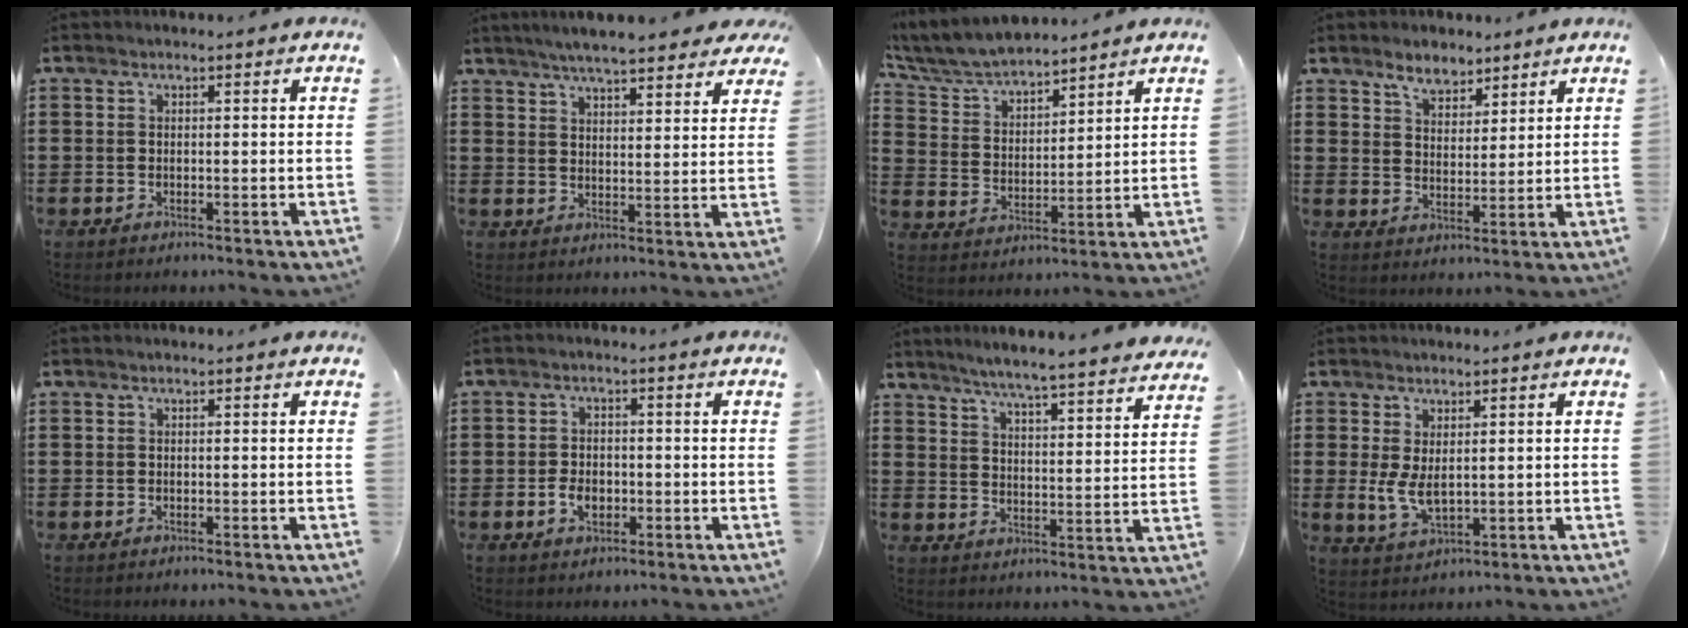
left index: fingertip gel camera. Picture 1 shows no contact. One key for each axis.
{"total": 5.8, "fx": 5.4, "fy": 0.3, "fz": 2.0, "tx": -0.059, "ty": -0.017, "tz": 0.096}
{"total": 6.2, "fx": 5.9, "fy": 1.2, "fz": 1.6, "tx": -0.060, "ty": -0.029, "tz": 0.103}
{"total": 4.7, "fx": 4.0, "fy": 2.2, "fz": 1.0, "tx": -0.028, "ty": -0.002, "tz": 0.074}
{"total": 0.0}
{"total": 3.4, "fx": -1.0, "fy": 2.3, "fz": 2.3, "tx": -0.051, "ty": -0.001, "tz": -0.020}
{"total": 4.7, "fx": 4.4, "fy": -1.0, "fz": 1.2, "tx": -0.047, "ty": -0.040, "tz": 0.070}
{"total": 4.8, "fx": 0.8, "fy": 2.5, "fz": 4.0, "tx": -0.093, "ty": -0.002, "tz": 0.013}